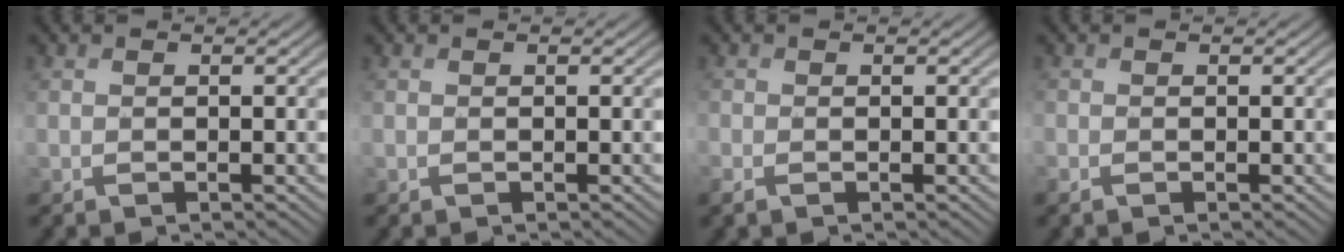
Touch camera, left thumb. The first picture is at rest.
{"total": 0.0}
{"total": 1.5, "force": [-0.9, 0.9, 0.9], "torque": [-0.030, -0.008, -0.022]}
{"total": 1.2, "force": [-0.7, 0.6, 0.7], "torque": [-0.023, -0.007, -0.017]}